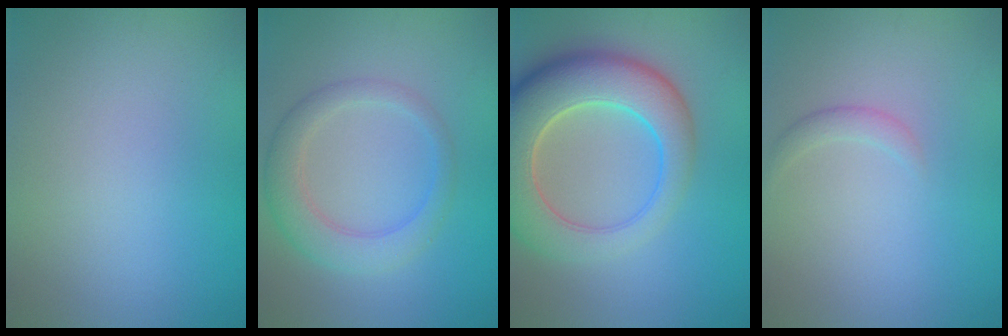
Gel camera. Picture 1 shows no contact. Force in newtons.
{"total": 3.8, "press": 3.8, "slide": 0.1}
{"total": 9.8, "press": 9.8, "slide": 0.7}
{"total": 1.1, "press": 1.1, "slide": 0.1}